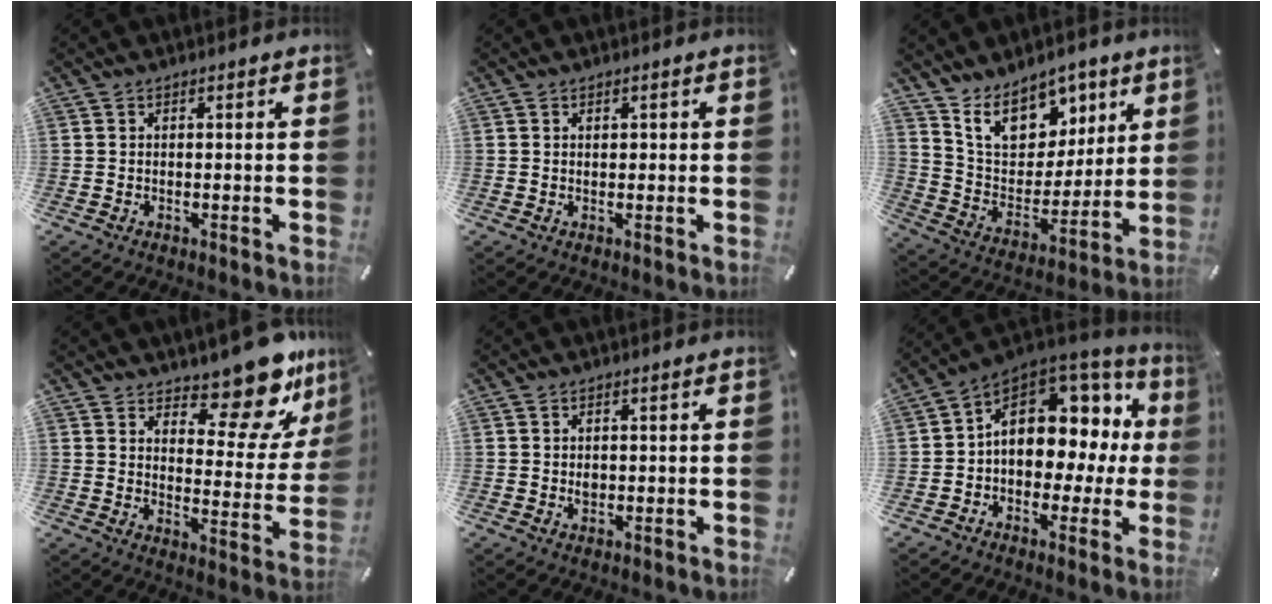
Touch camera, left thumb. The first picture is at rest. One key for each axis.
{"total": 0.5, "fx": 0.1, "fy": 0.4, "fz": 0.3, "tx": 0.002, "ty": -0.002, "tz": 0.000}
{"total": 14.6, "fx": 9.8, "fy": 9.6, "fz": 5.1, "tx": -0.095, "ty": -0.065, "tz": 0.184}
{"total": 15.7, "fx": 12.9, "fy": 5.7, "fz": 6.9, "tx": -0.074, "ty": -0.123, "tz": 0.211}
{"total": 1.1, "fx": 0.1, "fy": 1.0, "fz": 0.6, "tx": -0.014, "ty": 0.004, "tz": 0.000}
{"total": 12.5, "fx": 3.5, "fy": 9.3, "fz": 7.5, "tx": -0.104, "ty": -0.030, "tz": 0.065}